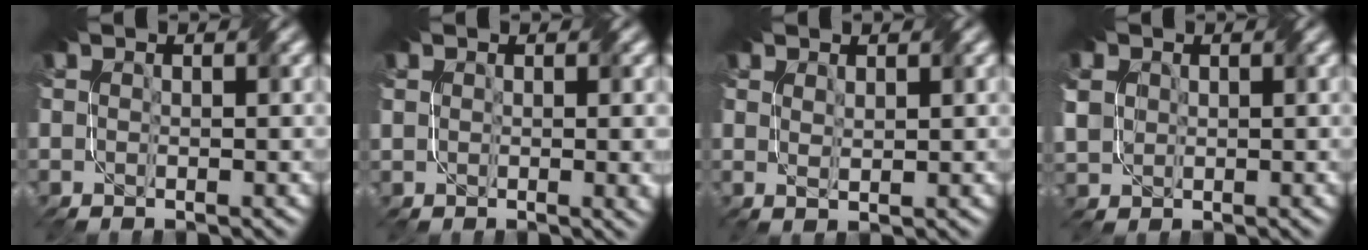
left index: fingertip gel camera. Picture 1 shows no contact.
{"total": 2.1, "force": [0.6, 0.9, 1.8], "torque": [-0.021, -0.001, 0.014]}
{"total": 0.9, "force": [0.8, 0.2, 0.3], "torque": [-0.010, -0.004, 0.017]}
{"total": 2.4, "force": [1.1, 2.1, 0.4], "torque": [-0.029, 0.007, 0.024]}